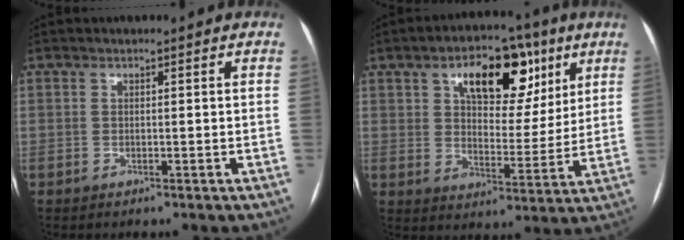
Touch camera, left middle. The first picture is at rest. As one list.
[{"total": 13.4, "force": [6.8, 6.7, 9.4], "torque": [-0.127, 0.022, 0.107]}]